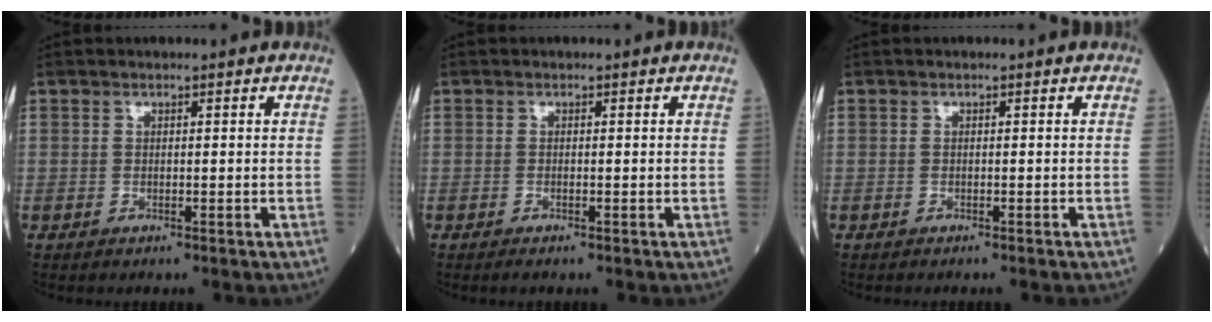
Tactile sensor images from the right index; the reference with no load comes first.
{"total": 0.5, "force": [-0.3, -0.1, 0.4], "torque": [-0.011, -0.001, -0.008]}
{"total": 1.4, "force": [-1.2, 0.0, 0.6], "torque": [-0.006, 0.000, -0.016]}